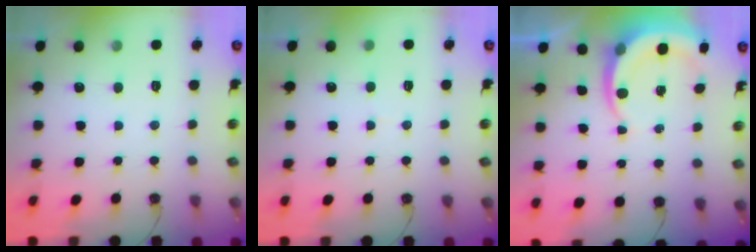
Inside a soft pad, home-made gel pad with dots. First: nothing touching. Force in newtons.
{"total": 4.5, "press": 4.5, "slide": 0.4}
{"total": 5.7, "press": 5.6, "slide": 0.7}